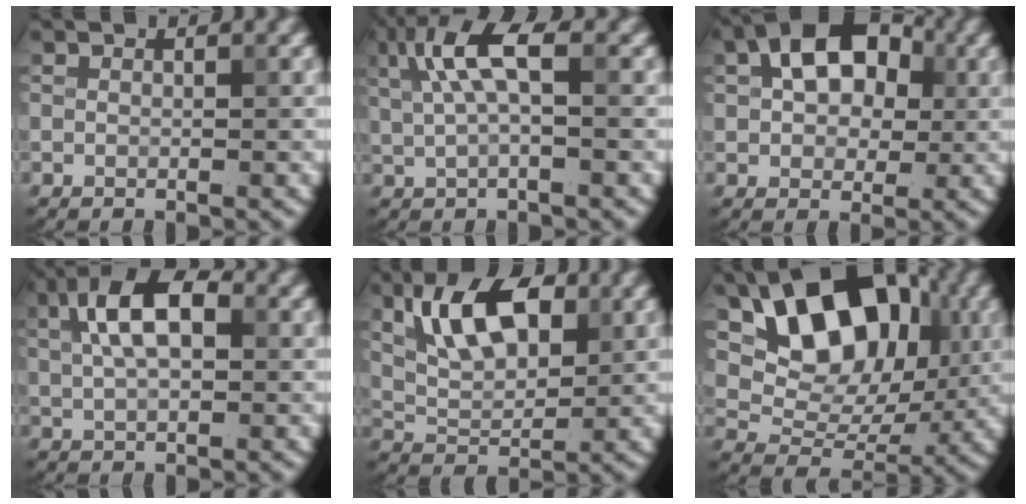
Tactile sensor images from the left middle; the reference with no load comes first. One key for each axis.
{"total": 5.1, "fx": 1.4, "fy": 1.6, "fz": 4.6, "tx": -0.097, "ty": 0.005, "tz": 0.025}
{"total": 9.0, "fx": 2.5, "fy": 5.9, "fz": 6.4, "tx": -0.100, "ty": 0.033, "tz": 0.017}
{"total": 6.9, "fx": 2.0, "fy": 3.4, "fz": 5.6, "tx": -0.100, "ty": 0.019, "tz": 0.024}
{"total": 6.7, "fx": 2.7, "fy": 3.4, "fz": 5.1, "tx": -0.092, "ty": 0.002, "tz": 0.045}
{"total": 11.5, "fx": 4.5, "fy": 7.3, "fz": 7.6, "tx": -0.122, "ty": 0.000, "tz": 0.074}